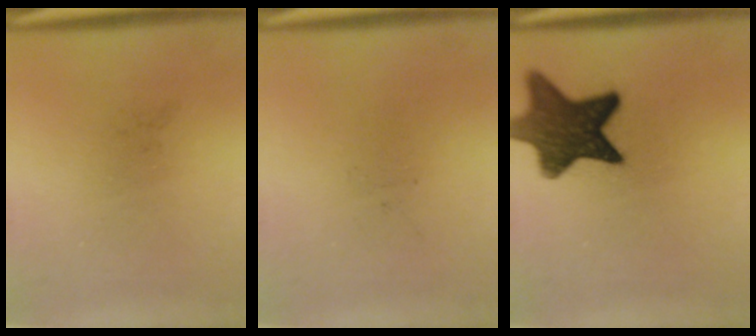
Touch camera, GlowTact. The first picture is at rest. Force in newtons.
{"total": 0.0}
{"total": 12.4}